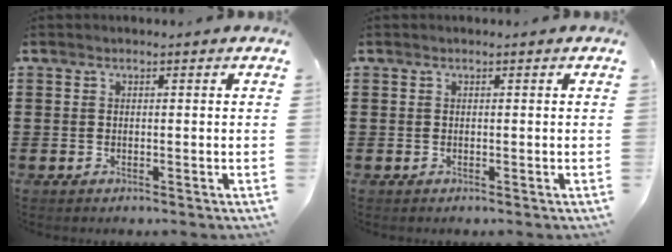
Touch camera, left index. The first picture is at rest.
{"total": 0.0}